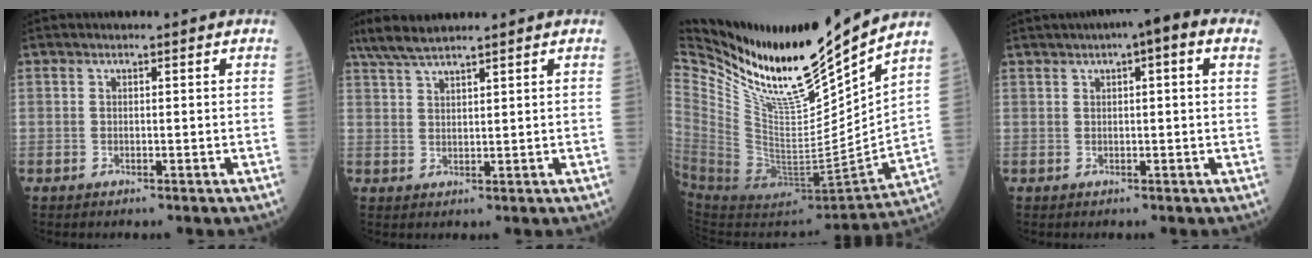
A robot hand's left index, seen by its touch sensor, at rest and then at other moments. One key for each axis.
{"total": 5.7, "fx": 4.7, "fy": -0.2, "fz": 3.2, "tx": -0.066, "ty": 0.019, "tz": 0.093}
{"total": 22.3, "fx": 19.1, "fy": 0.7, "fz": 11.5, "tx": -0.202, "ty": -0.073, "tz": 0.342}
{"total": 7.4, "fx": 3.7, "fy": 1.3, "fz": 6.2, "tx": -0.087, "ty": 0.032, "tz": 0.044}